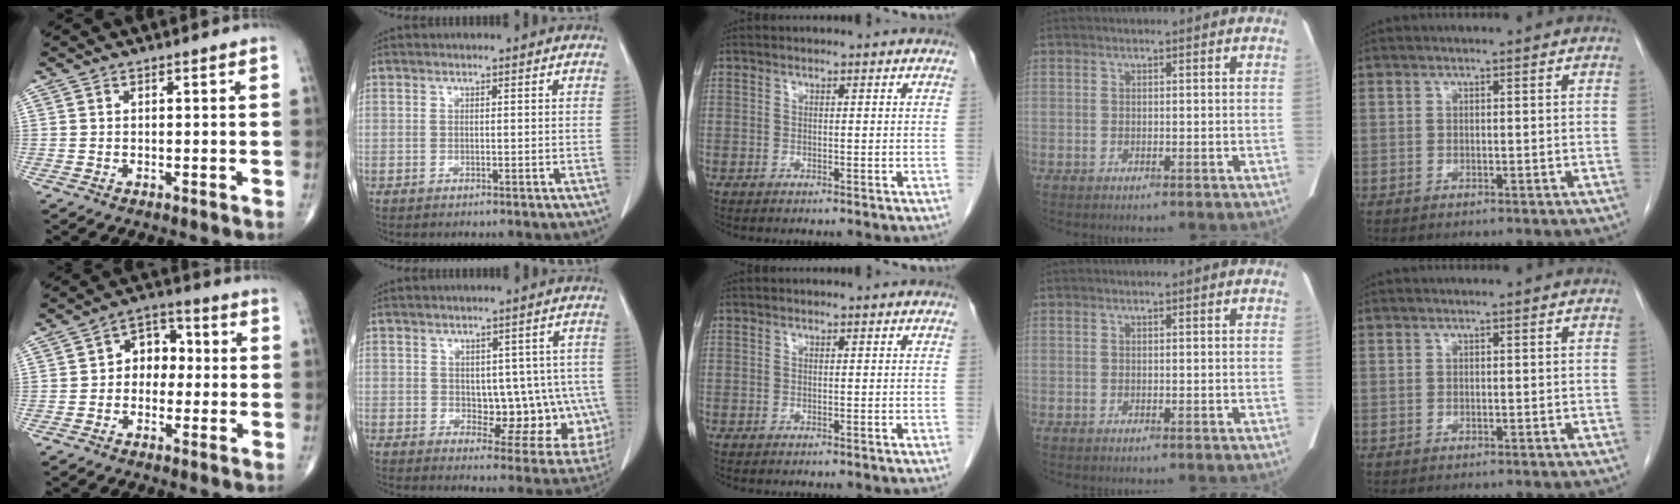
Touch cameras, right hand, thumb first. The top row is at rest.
{"thumb": {"total": 7.1, "force": [-0.1, 5.5, 4.5], "torque": [-0.033, 0.026, -0.014]}, "index": {"total": 10.2, "force": [-0.6, 6.3, 8.0], "torque": [-0.074, 0.017, 0.011]}}